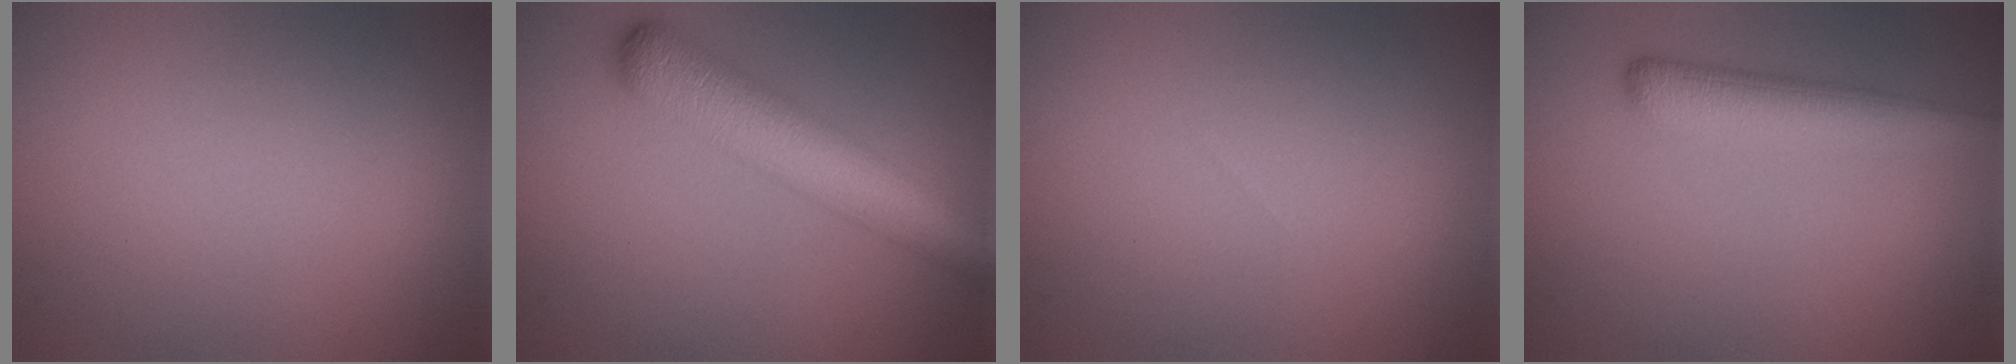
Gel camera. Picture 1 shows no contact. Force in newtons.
{"total": 7.0, "press": 7.0, "slide": 0.2}
{"total": 0.0}
{"total": 3.7, "press": 3.7, "slide": 0.1}